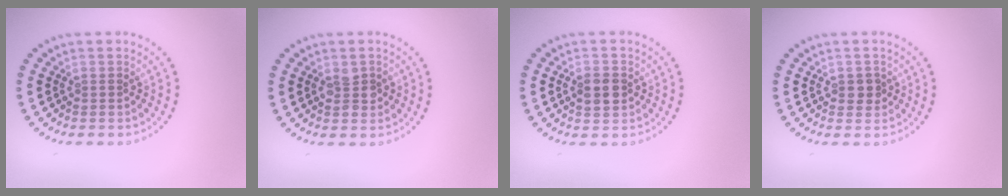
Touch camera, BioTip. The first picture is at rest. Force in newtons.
{"total": 2.0, "press": 2.0, "slide": 0.2}
{"total": 2.8, "press": 2.8, "slide": 0.1}
{"total": 1.4, "press": 1.4, "slide": 0.2}